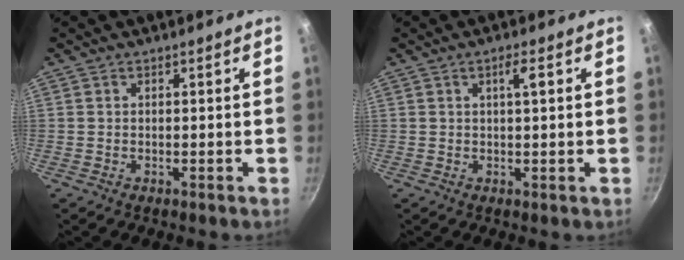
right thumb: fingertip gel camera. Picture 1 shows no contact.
{"total": 3.0, "force": [0.8, 0.5, 2.8], "torque": [-0.045, 0.001, 0.012]}